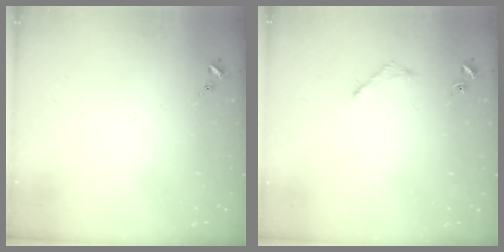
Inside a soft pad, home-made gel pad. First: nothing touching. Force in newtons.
{"total": 3.0, "press": 3.0, "slide": 0.4}